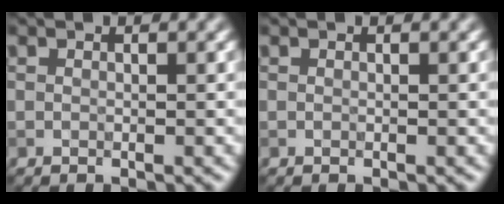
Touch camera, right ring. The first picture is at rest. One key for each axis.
{"total": 0.0}